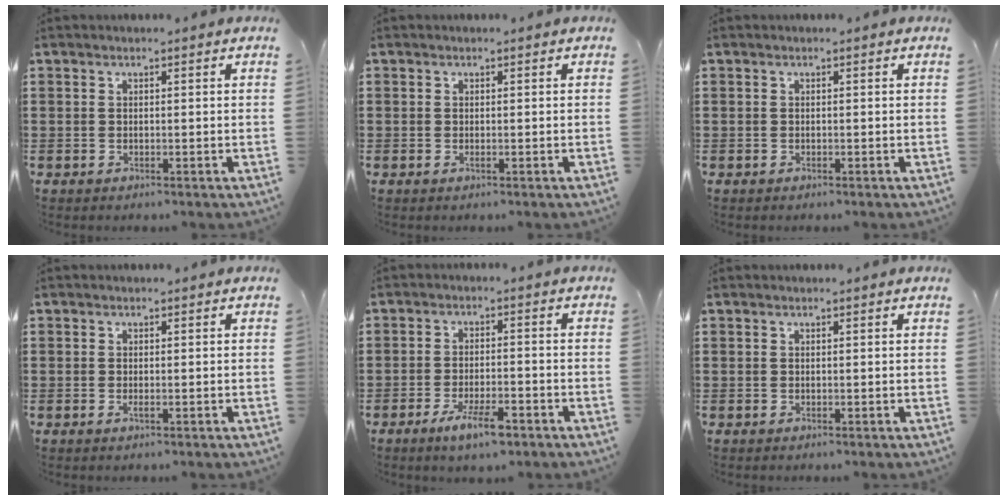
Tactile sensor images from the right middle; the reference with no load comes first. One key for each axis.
{"total": 0.0}
{"total": 0.0}
{"total": 0.5, "fx": -0.2, "fy": 0.1, "fz": 0.5, "tx": -0.010, "ty": -0.004, "tz": -0.002}
{"total": 5.5, "fx": -3.2, "fy": 1.4, "fz": 4.2, "tx": -0.079, "ty": -0.001, "tz": -0.057}
{"total": 0.0}